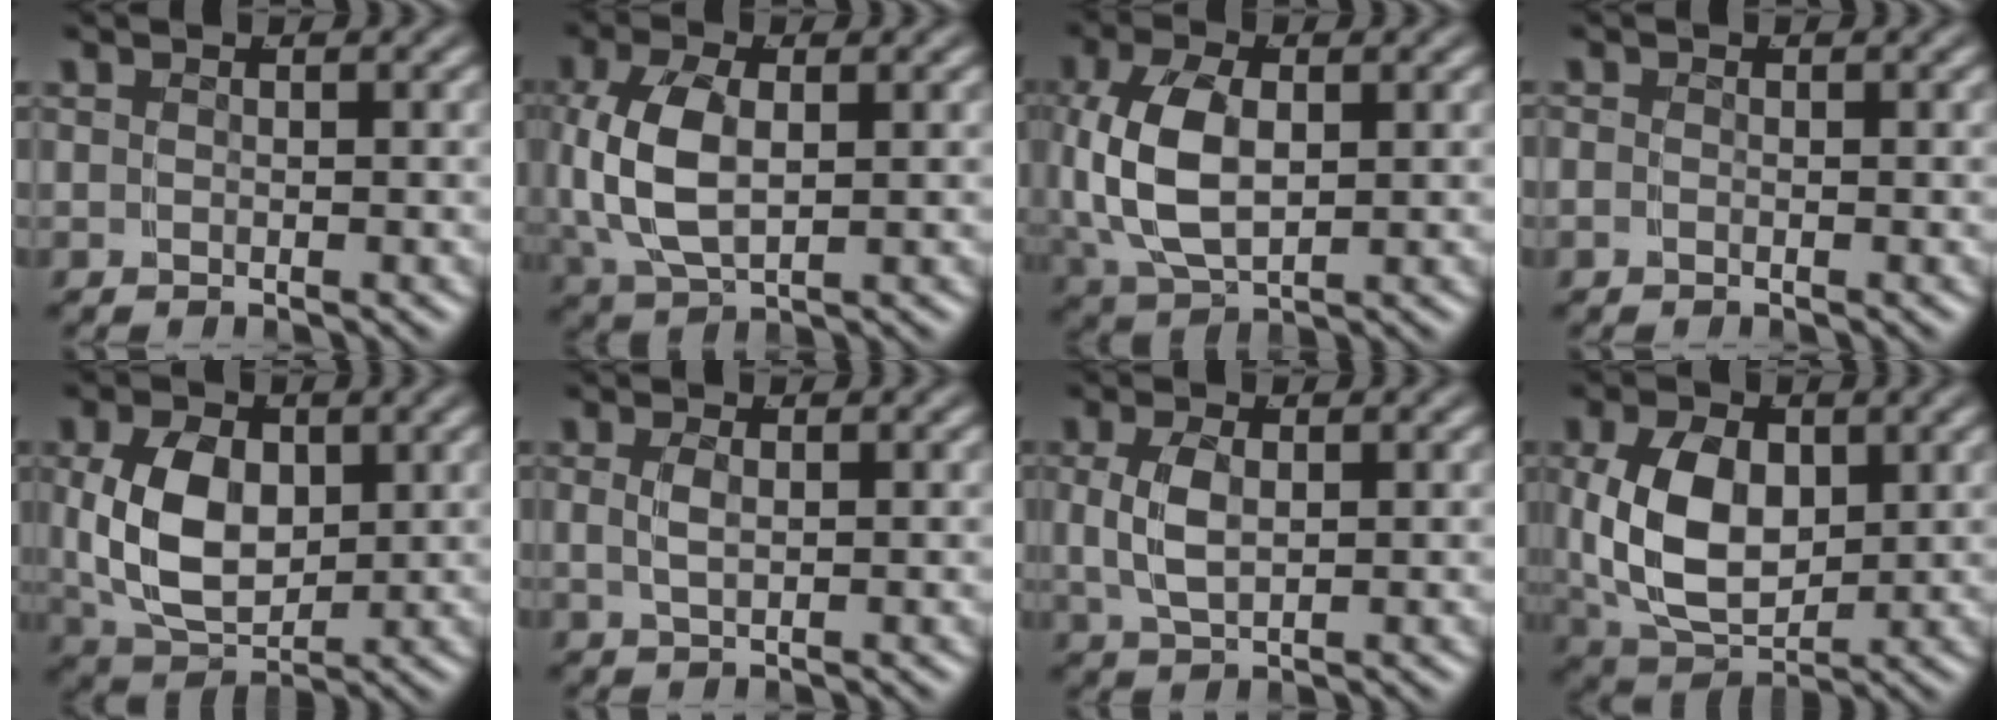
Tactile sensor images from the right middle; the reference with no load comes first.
{"total": 6.4, "force": [0.5, 4.1, 4.9], "torque": [-0.129, -0.008, 0.020]}
{"total": 7.2, "force": [0.4, 4.8, 5.4], "torque": [-0.142, -0.010, 0.022]}
{"total": 1.0, "force": [-0.5, 0.9, 0.3], "torque": [-0.013, -0.001, -0.013]}
{"total": 7.4, "force": [0.3, 5.2, 5.2], "torque": [-0.119, -0.019, 0.019]}
{"total": 1.4, "force": [0.3, 0.4, 1.3], "torque": [-0.030, -0.001, 0.009]}
{"total": 3.3, "force": [0.4, 2.0, 2.6], "torque": [-0.068, -0.001, 0.014]}
{"total": 8.1, "force": [0.2, 5.8, 5.7], "torque": [-0.136, -0.026, 0.022]}